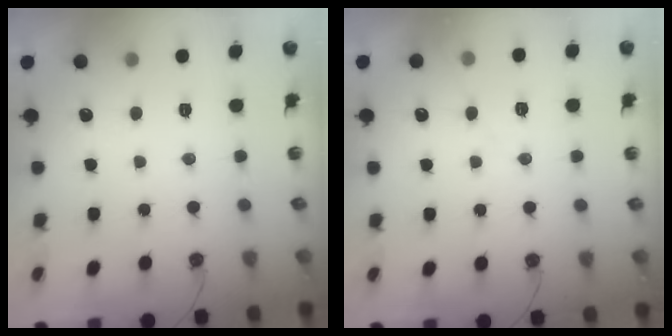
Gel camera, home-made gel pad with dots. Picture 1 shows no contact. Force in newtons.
{"total": 6.1, "press": 6.0, "slide": 0.8}